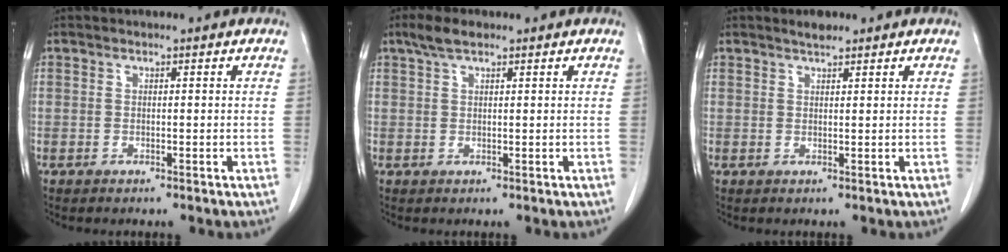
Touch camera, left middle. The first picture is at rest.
{"total": 2.9, "force": [2.1, 1.0, 1.8], "torque": [-0.043, 0.013, 0.041]}
{"total": 1.7, "force": [1.5, 0.4, 0.7], "torque": [-0.021, 0.002, 0.028]}